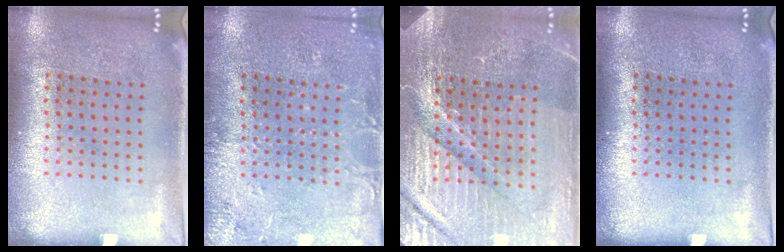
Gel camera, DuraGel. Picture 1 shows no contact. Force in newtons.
{"total": 2.9, "press": 2.9, "slide": 0.4}
{"total": 4.9, "press": 4.6, "slide": 1.7}
{"total": 0.0}